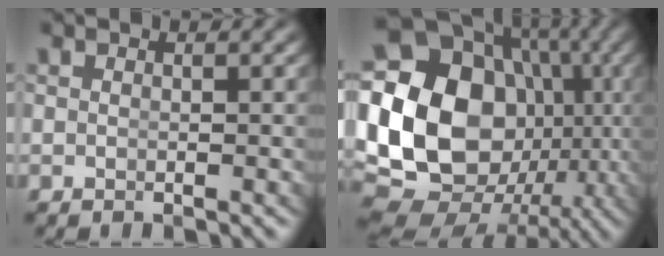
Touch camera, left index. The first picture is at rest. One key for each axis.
{"total": 24.0, "fx": -1.8, "fy": 19.0, "fz": 14.6, "tx": -0.312, "ty": -0.077, "tz": -0.009}